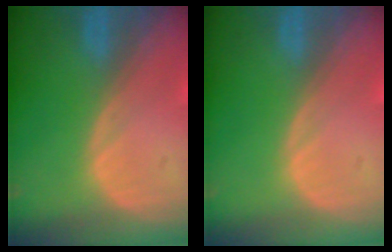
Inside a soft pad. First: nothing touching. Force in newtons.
{"total": 0.0}